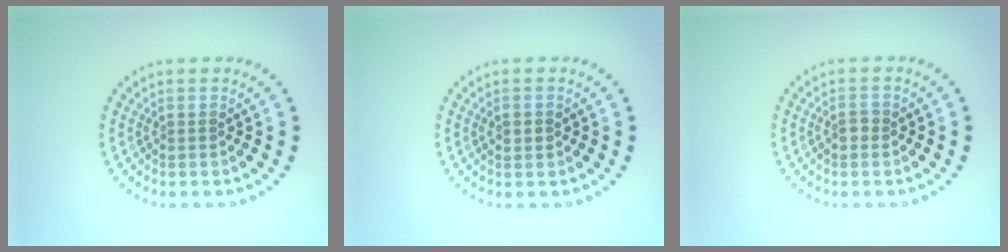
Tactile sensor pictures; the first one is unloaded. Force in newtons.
{"total": 1.7, "press": 1.7, "slide": 0.1}
{"total": 1.0, "press": 1.0, "slide": 0.2}